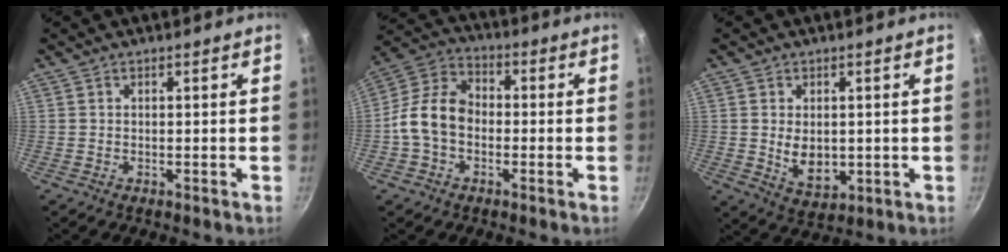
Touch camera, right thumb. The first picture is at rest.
{"total": 10.8, "force": [-1.9, 7.8, 7.2], "torque": [-0.114, 0.035, -0.057]}
{"total": 6.9, "force": [0.1, 4.6, 5.1], "torque": [-0.073, -0.014, 0.014]}